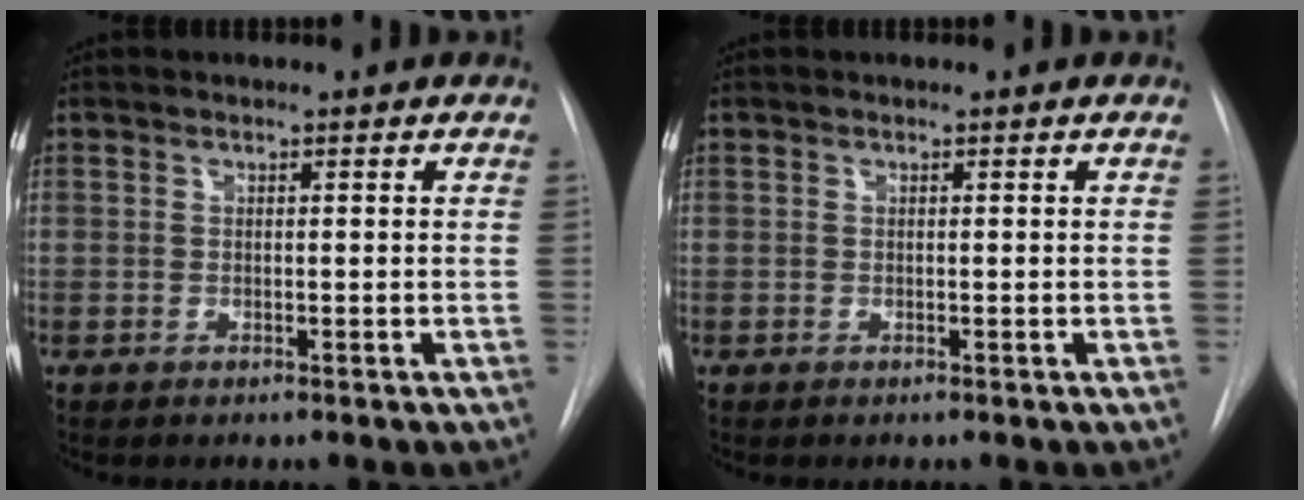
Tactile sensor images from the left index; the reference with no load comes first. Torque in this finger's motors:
{"motor_torque": [-0.01, 0.01, 0.00, 0.00]}